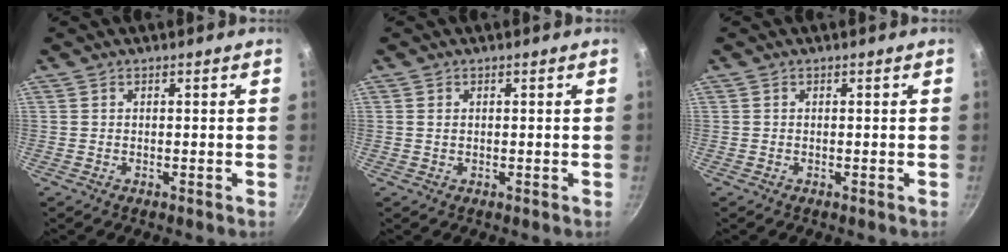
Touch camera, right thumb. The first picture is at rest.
{"total": 0.9, "force": [0.2, 0.7, 0.6], "torque": [-0.011, 0.002, 0.003]}
{"total": 0.0}